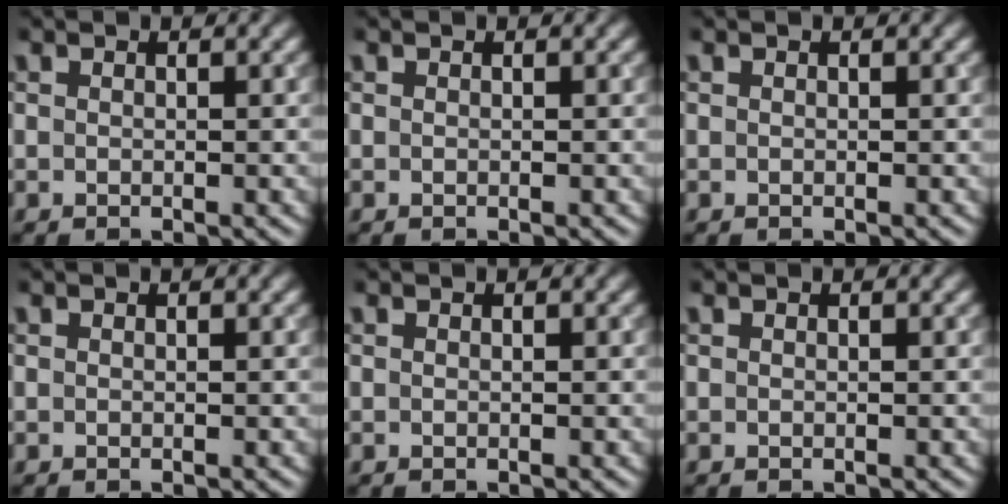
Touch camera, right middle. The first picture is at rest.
{"total": 0.0}
{"total": 0.0}
{"total": 0.0}
{"total": 0.0}
{"total": 0.0}